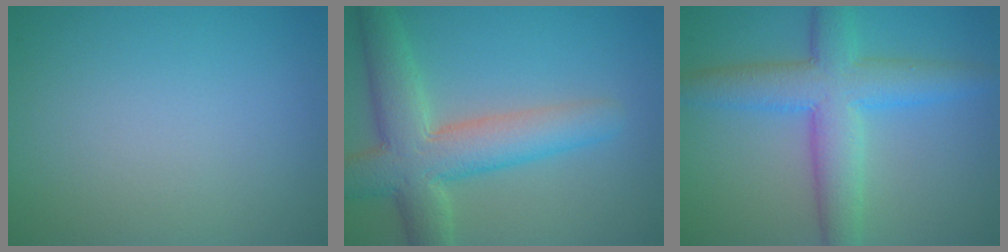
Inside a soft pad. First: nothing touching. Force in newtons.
{"total": 7.0, "press": 7.0, "slide": 0.4}
{"total": 6.7, "press": 6.7, "slide": 0.2}